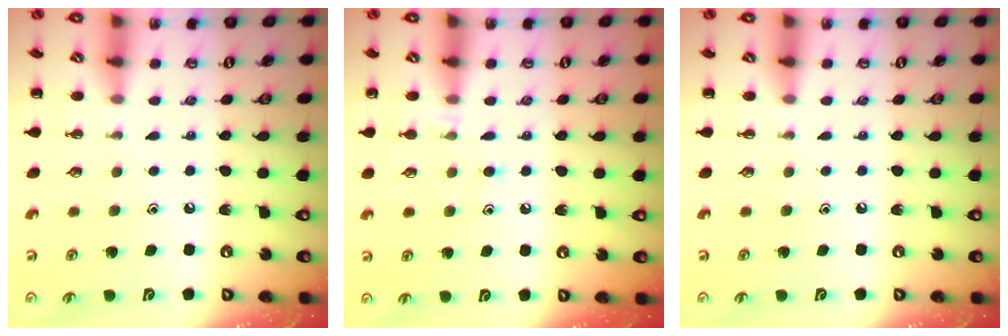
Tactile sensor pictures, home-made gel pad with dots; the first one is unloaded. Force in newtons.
{"total": 6.9, "press": 6.6, "slide": 1.9}
{"total": 0.0}